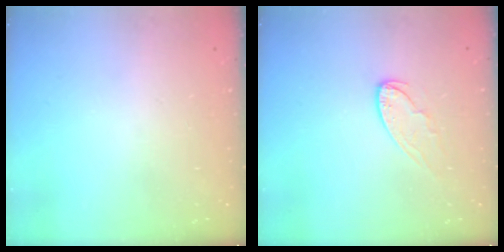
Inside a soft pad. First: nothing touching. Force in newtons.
{"total": 6.6, "press": 6.6, "slide": 0.3}